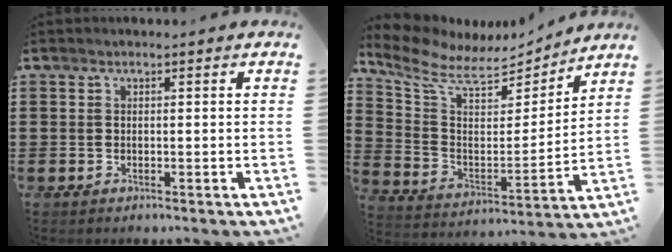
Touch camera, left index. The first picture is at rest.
{"total": 8.0, "force": [7.1, 2.2, 3.1], "torque": [-0.096, -0.048, 0.121]}